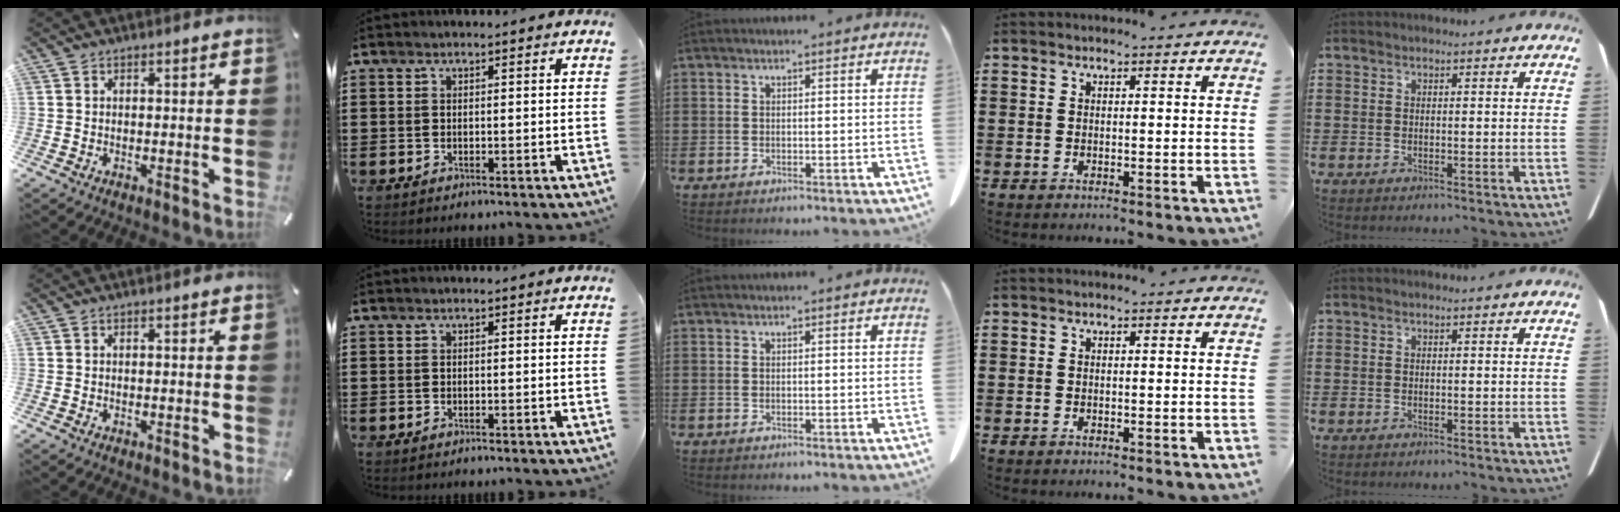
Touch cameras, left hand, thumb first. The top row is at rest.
{}